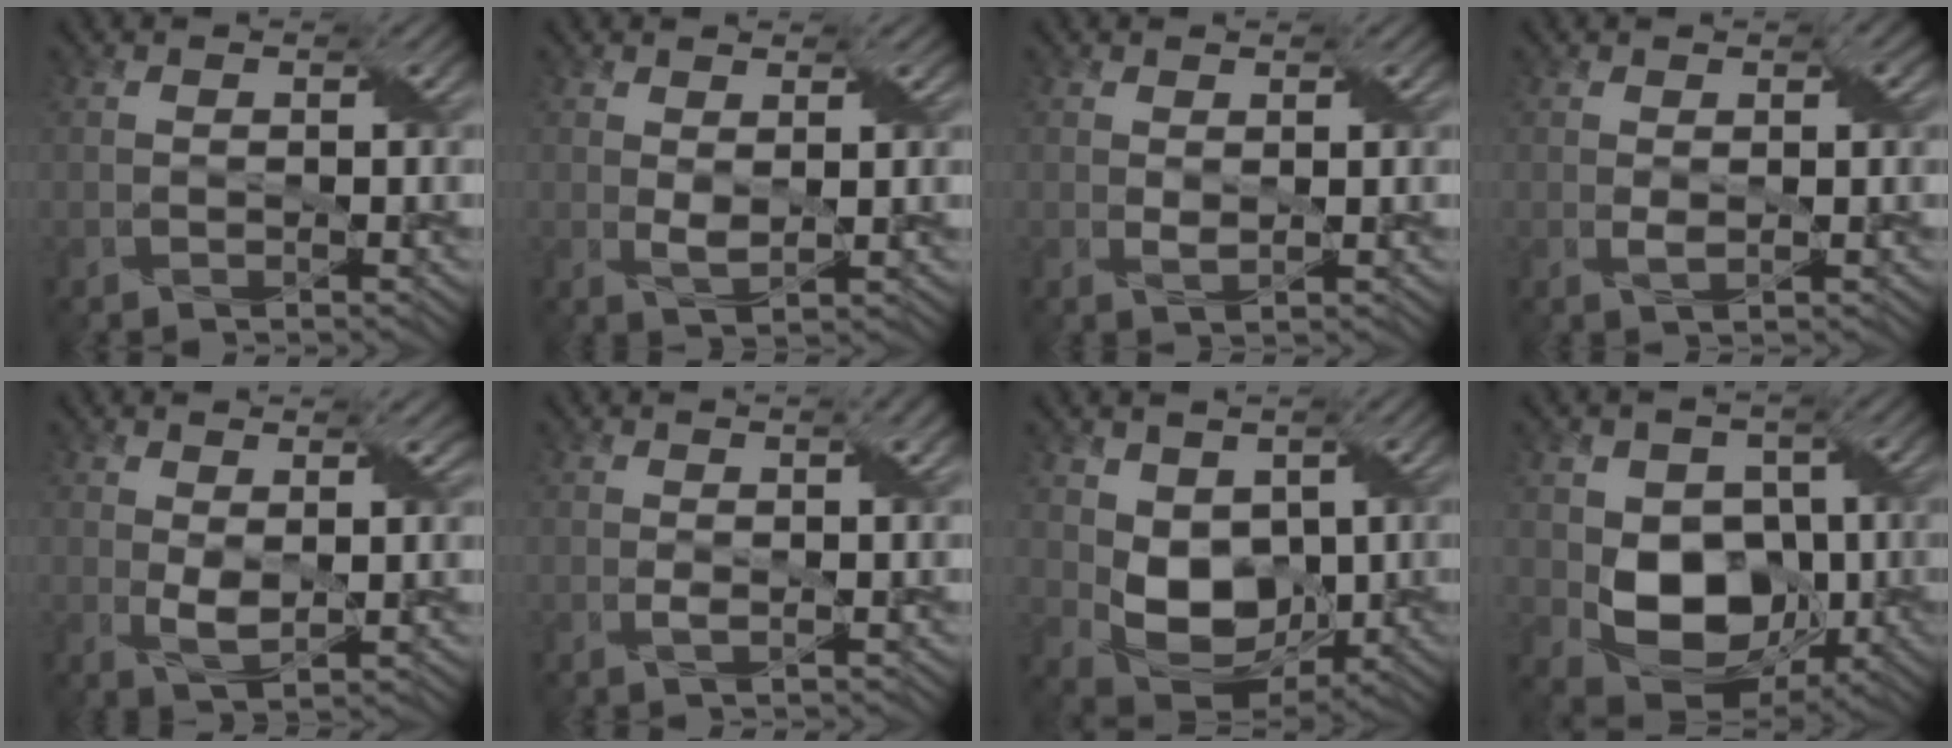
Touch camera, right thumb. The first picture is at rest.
{"total": 2.4, "force": [1.0, 1.2, 1.8], "torque": [-0.045, -0.003, 0.021]}
{"total": 1.2, "force": [0.6, 0.6, 0.9], "torque": [-0.022, -0.002, 0.015]}
{"total": 1.9, "force": [0.5, 0.8, 1.7], "torque": [-0.033, 0.000, 0.012]}
{"total": 3.9, "force": [1.2, 1.7, 3.3], "torque": [-0.073, -0.003, 0.024]}
{"total": 2.9, "force": [0.8, 0.6, 2.7], "torque": [-0.047, 0.006, 0.013]}
{"total": 7.8, "force": [1.2, 5.7, 5.1], "torque": [-0.116, -0.015, 0.024]}
{"total": 9.4, "force": [-0.6, 7.3, 5.9], "torque": [-0.103, -0.015, -0.014]}